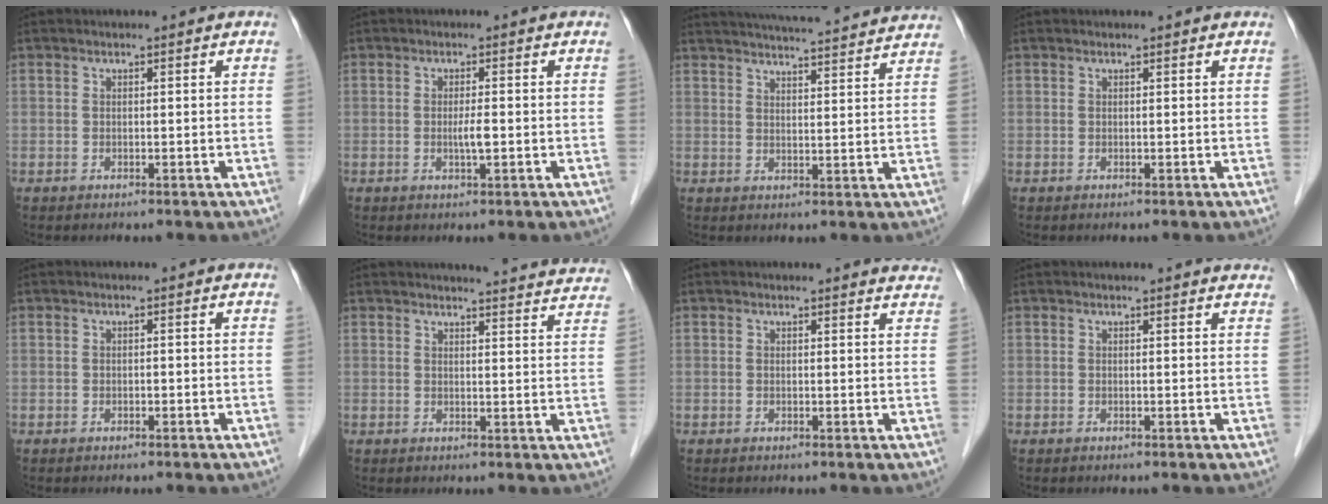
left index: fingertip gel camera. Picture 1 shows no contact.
{"total": 1.9, "force": [-0.3, 0.0, 1.9], "torque": [-0.038, -0.002, -0.005]}
{"total": 21.2, "force": [19.9, 1.5, 7.2], "torque": [-0.114, 0.012, 0.258]}
{"total": 0.8, "force": [0.8, 0.1, 0.1], "torque": [-0.007, 0.001, 0.006]}
{"total": 0.0}
{"total": 14.9, "force": [14.6, 0.8, 3.1], "torque": [-0.018, -0.050, 0.145]}
{"total": 4.6, "force": [4.5, 0.9, 0.3], "torque": [0.006, -0.012, 0.026]}
{"total": 4.4, "force": [4.2, 0.6, 0.9], "torque": [-0.009, 0.004, 0.031]}